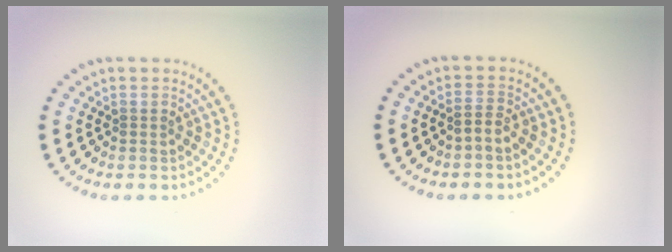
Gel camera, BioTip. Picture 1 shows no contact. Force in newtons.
{"total": 1.1, "press": 0.8, "slide": 0.7}